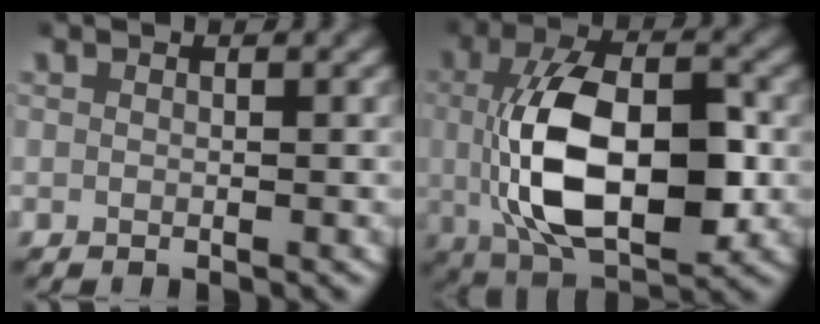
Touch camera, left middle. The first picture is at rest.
{"total": 11.7, "force": [-0.7, 6.1, 10.0], "torque": [-0.197, -0.013, -0.009]}